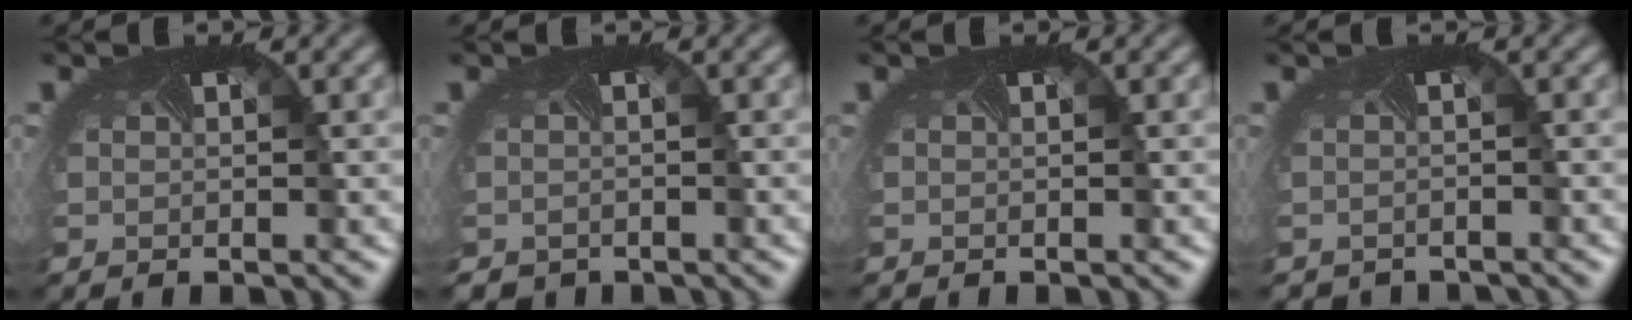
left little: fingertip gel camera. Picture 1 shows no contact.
{"total": 1.4, "force": [-1.0, 1.0, 0.1], "torque": [0.003, -0.013, -0.014]}
{"total": 0.0}
{"total": 1.6, "force": [-1.6, 0.1, -0.2], "torque": [0.001, -0.021, -0.023]}